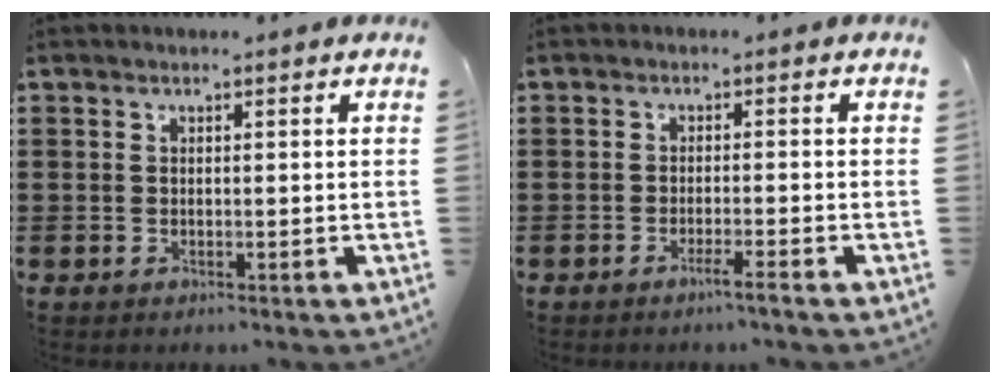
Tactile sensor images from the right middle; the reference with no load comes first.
{"total": 2.1, "force": [-1.5, -0.2, 1.4], "torque": [-0.021, 0.000, -0.028]}